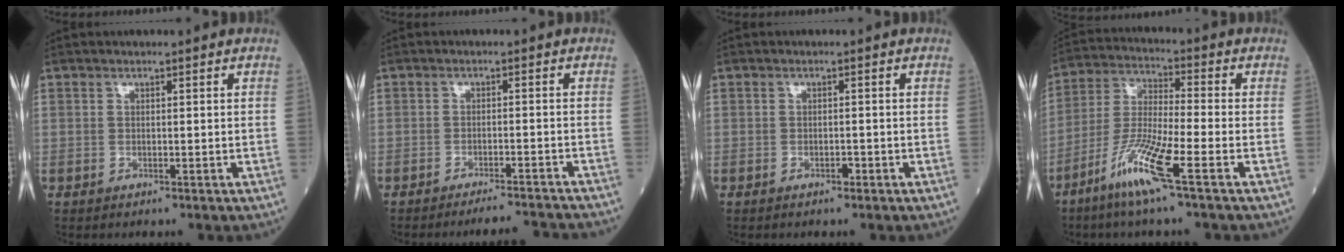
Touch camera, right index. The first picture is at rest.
{"total": 7.8, "force": [-7.7, -0.7, 1.5], "torque": [-0.012, -0.013, -0.098]}
{"total": 1.0, "force": [-0.6, 0.4, 0.6], "torque": [-0.008, 0.001, -0.008]}
{"total": 10.4, "force": [-5.6, -0.3, 8.7], "torque": [-0.178, -0.017, -0.117]}